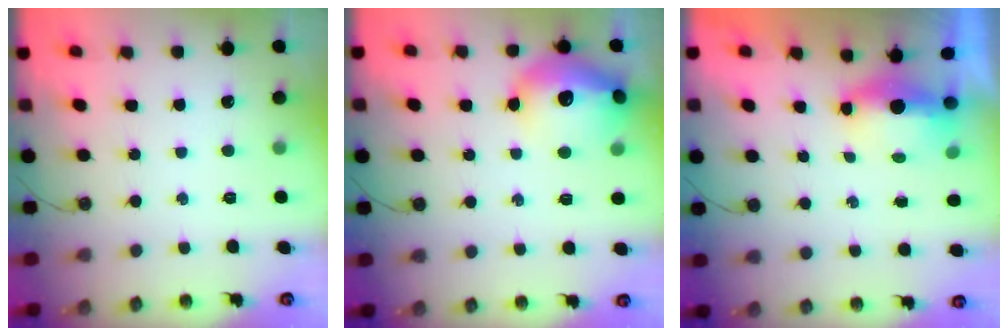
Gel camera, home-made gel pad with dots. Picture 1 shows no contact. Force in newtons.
{"total": 18.7, "press": 18.6, "slide": 1.6}
{"total": 14.4, "press": 7.2, "slide": 12.4}